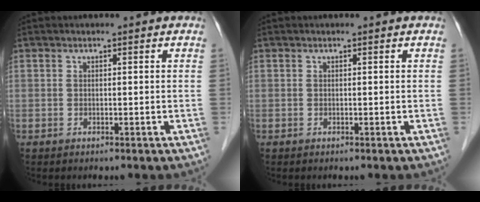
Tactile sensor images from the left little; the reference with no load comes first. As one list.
[{"total": 0.0}]